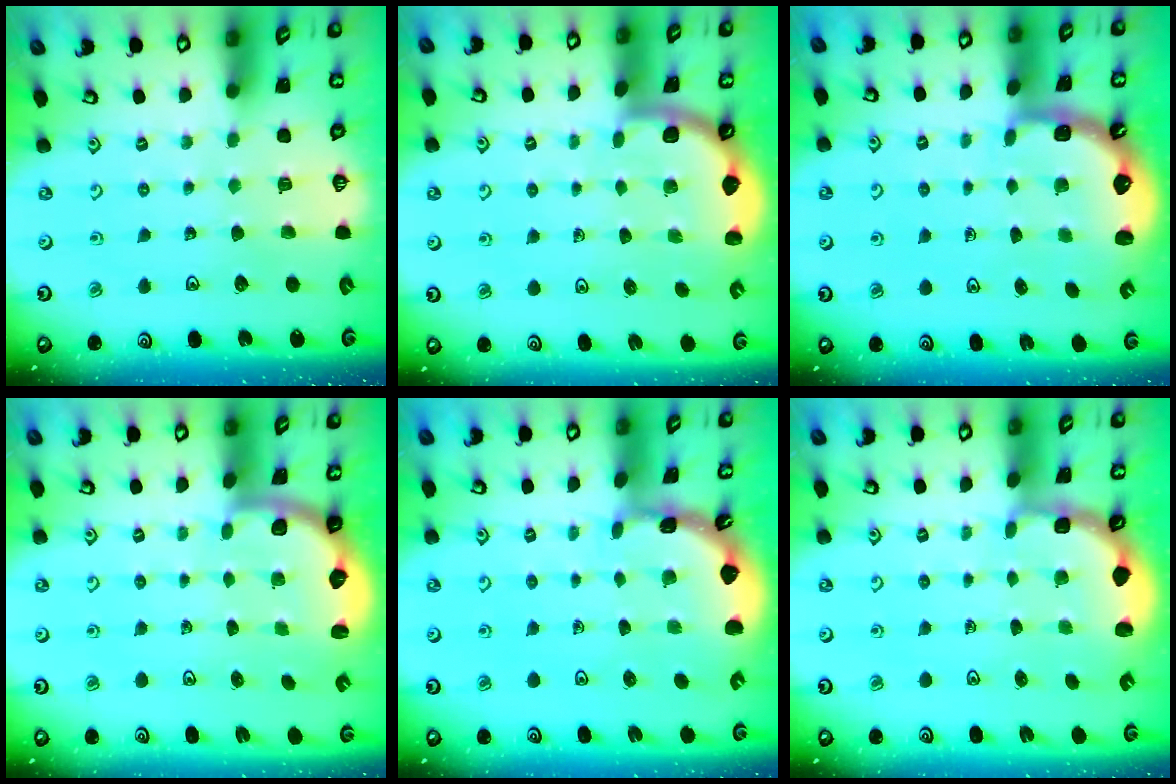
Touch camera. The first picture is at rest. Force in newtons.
{"total": 1.3, "press": 1.3, "slide": 0.1}
{"total": 2.3, "press": 2.0, "slide": 1.2}
{"total": 2.1, "press": 1.9, "slide": 0.8}
{"total": 1.8, "press": 1.8, "slide": 0.1}
{"total": 2.4, "press": 1.7, "slide": 1.6}